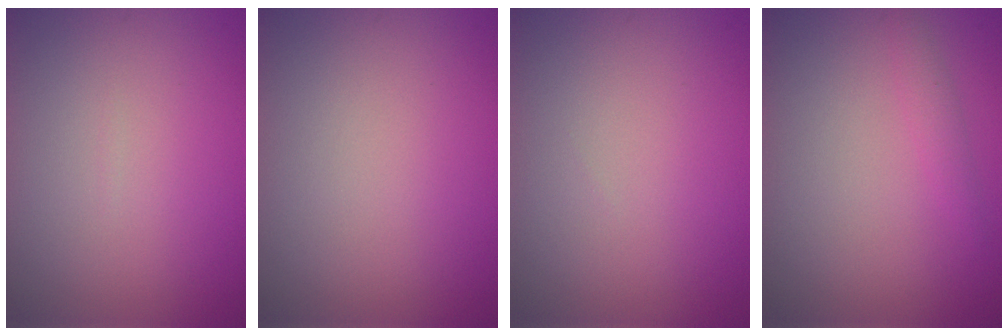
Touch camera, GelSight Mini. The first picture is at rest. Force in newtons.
{"total": 0.0}
{"total": 0.0}
{"total": 1.1, "press": 1.1, "slide": 0.1}